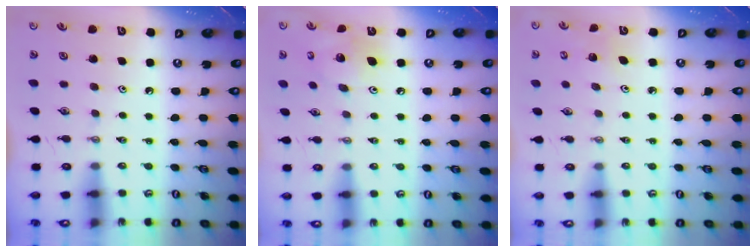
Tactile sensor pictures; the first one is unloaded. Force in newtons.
{"total": 11.3, "press": 11.0, "slide": 2.2}
{"total": 4.0, "press": 3.9, "slide": 0.5}